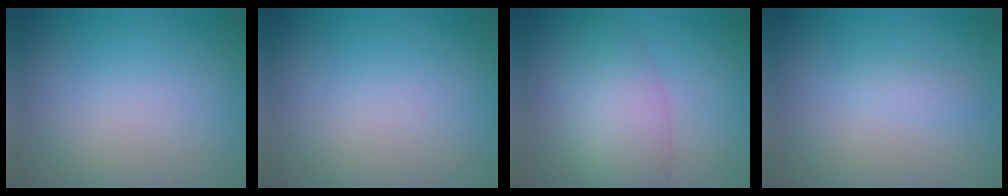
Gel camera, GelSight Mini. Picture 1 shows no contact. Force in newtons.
{"total": 0.0}
{"total": 5.1, "press": 5.1, "slide": 0.3}
{"total": 0.9, "press": 0.9, "slide": 0.0}